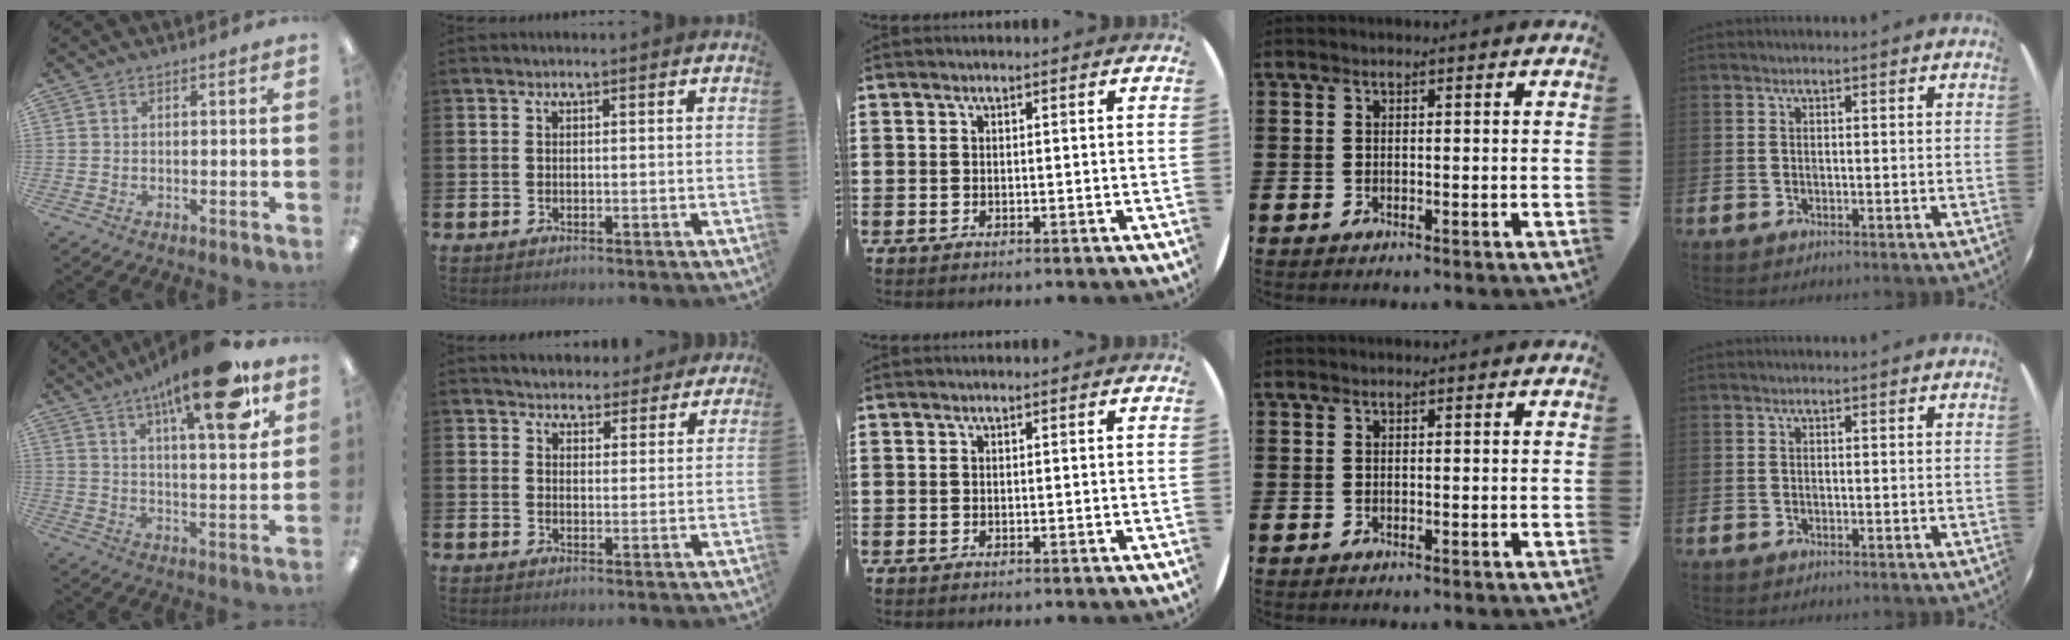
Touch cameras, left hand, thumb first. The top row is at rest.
{"thumb": {"total": 19.0, "force": [11.7, 5.2, 14.0], "torque": [-0.202, -0.058, 0.175]}, "index": {"total": 4.0, "force": [3.8, 1.3, -0.2], "torque": [-0.001, -0.028, 0.066]}}